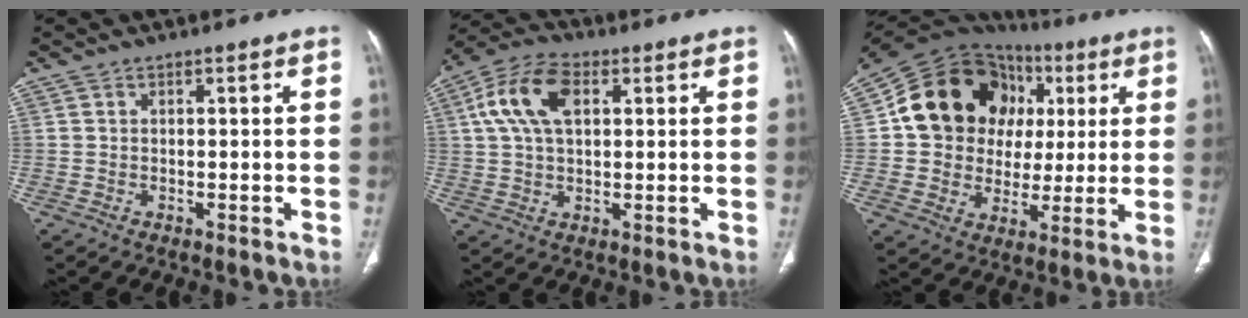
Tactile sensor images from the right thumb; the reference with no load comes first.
{"total": 11.4, "force": [3.3, 6.6, 8.7], "torque": [-0.172, 0.018, 0.056]}
{"total": 21.6, "force": [5.1, 17.9, 11.0], "torque": [-0.131, 0.035, 0.094]}